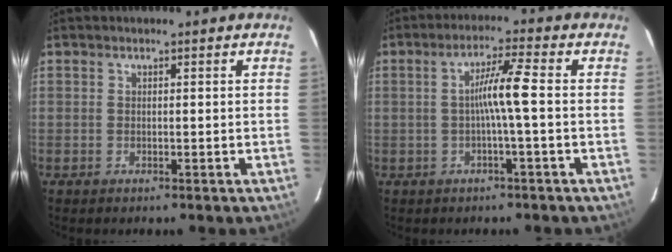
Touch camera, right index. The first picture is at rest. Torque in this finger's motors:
{"motor_torque": [0.39, -0.09, 0.24, 0.07]}